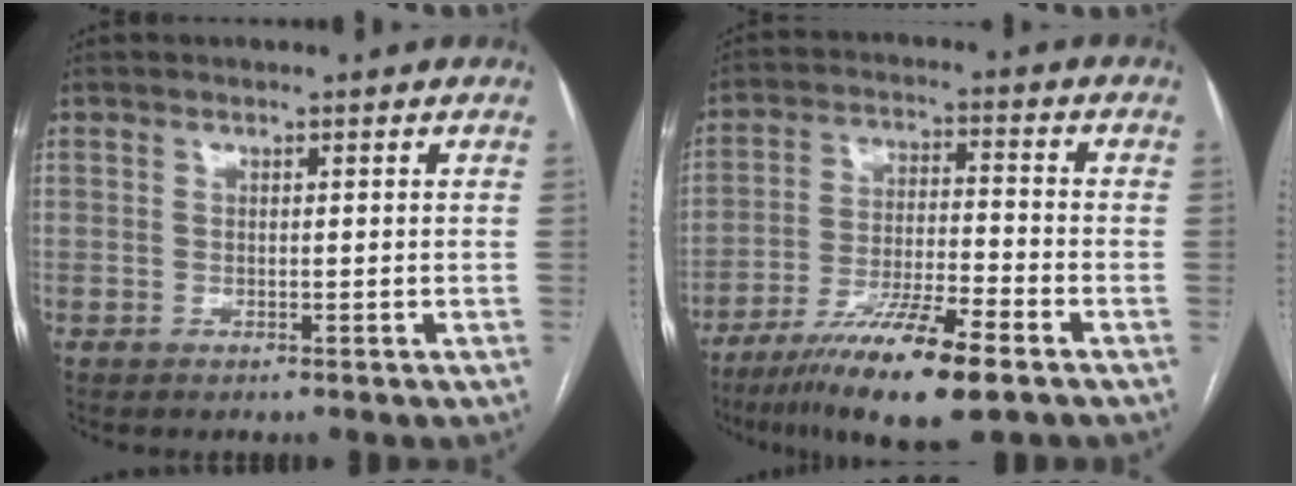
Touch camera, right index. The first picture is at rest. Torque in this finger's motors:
{"motor_torque": [0.45, -0.51, 0.70, 0.15]}